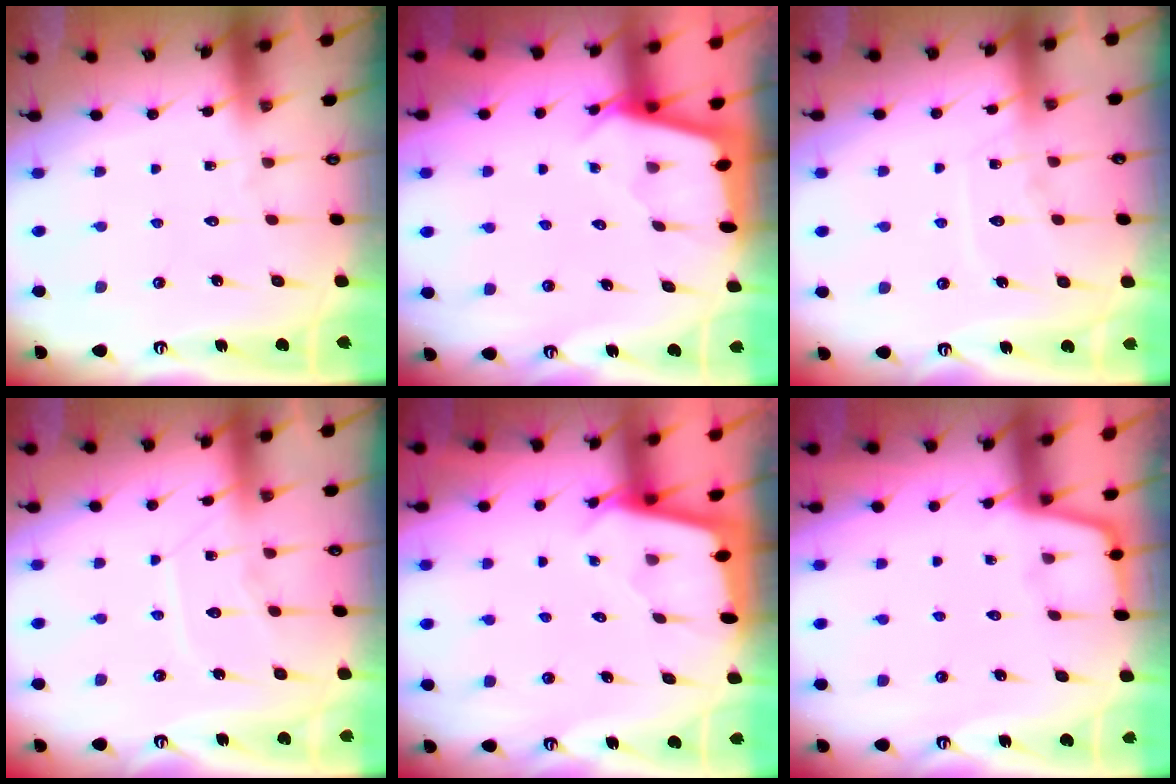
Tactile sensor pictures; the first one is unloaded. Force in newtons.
{"total": 2.5, "press": 2.5, "slide": 0.3}
{"total": 9.4, "press": 9.3, "slide": 1.0}
{"total": 8.0, "press": 8.0, "slide": 0.3}
{"total": 2.0, "press": 2.0, "slide": 0.2}
{"total": 1.7, "press": 1.7, "slide": 0.4}